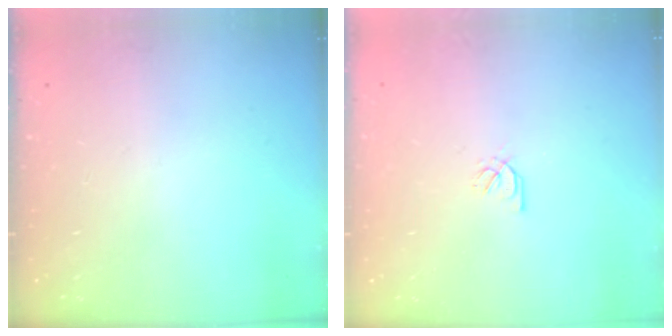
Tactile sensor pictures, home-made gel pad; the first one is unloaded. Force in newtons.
{"total": 1.8, "press": 1.8, "slide": 0.4}